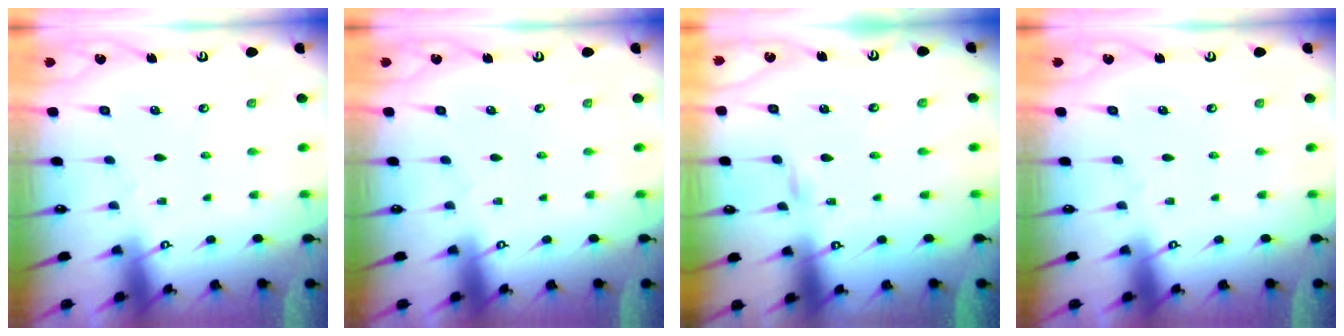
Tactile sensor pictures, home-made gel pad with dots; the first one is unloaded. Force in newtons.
{"total": 0.0}
{"total": 2.8, "press": 2.8, "slide": 0.3}
{"total": 0.0}